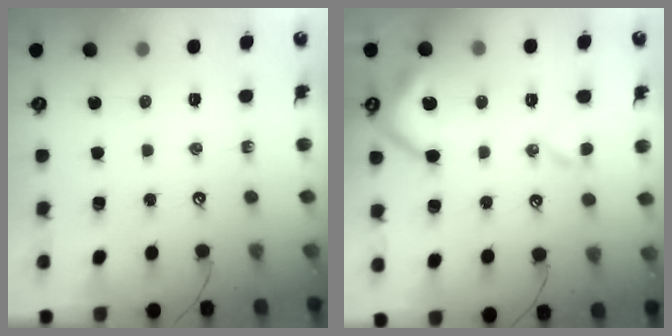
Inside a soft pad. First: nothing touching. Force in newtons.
{"total": 10.3, "press": 10.2, "slide": 1.7}